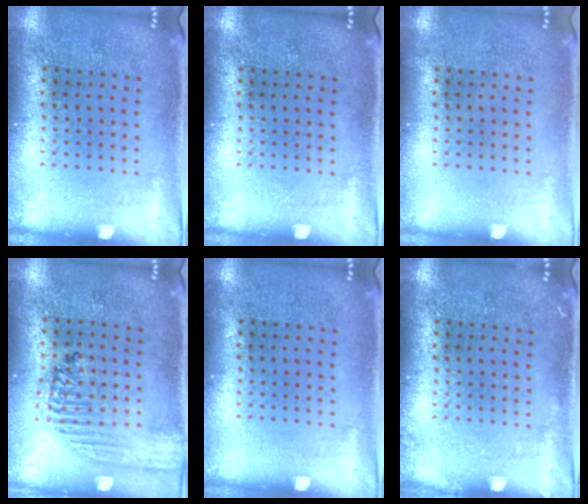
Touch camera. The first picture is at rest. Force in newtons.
{"total": 0.0}
{"total": 0.0}
{"total": 1.9, "press": 1.7, "slide": 0.8}
{"total": 0.0}
{"total": 0.6, "press": 0.5, "slide": 0.1}